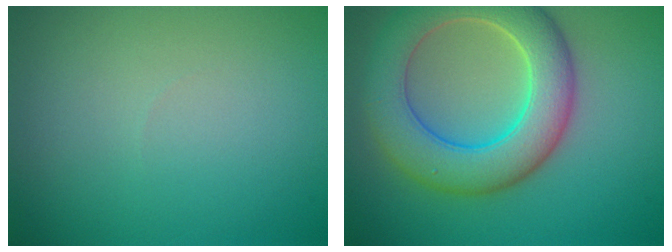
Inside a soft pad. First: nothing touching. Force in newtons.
{"total": 8.1, "press": 8.0, "slide": 0.7}